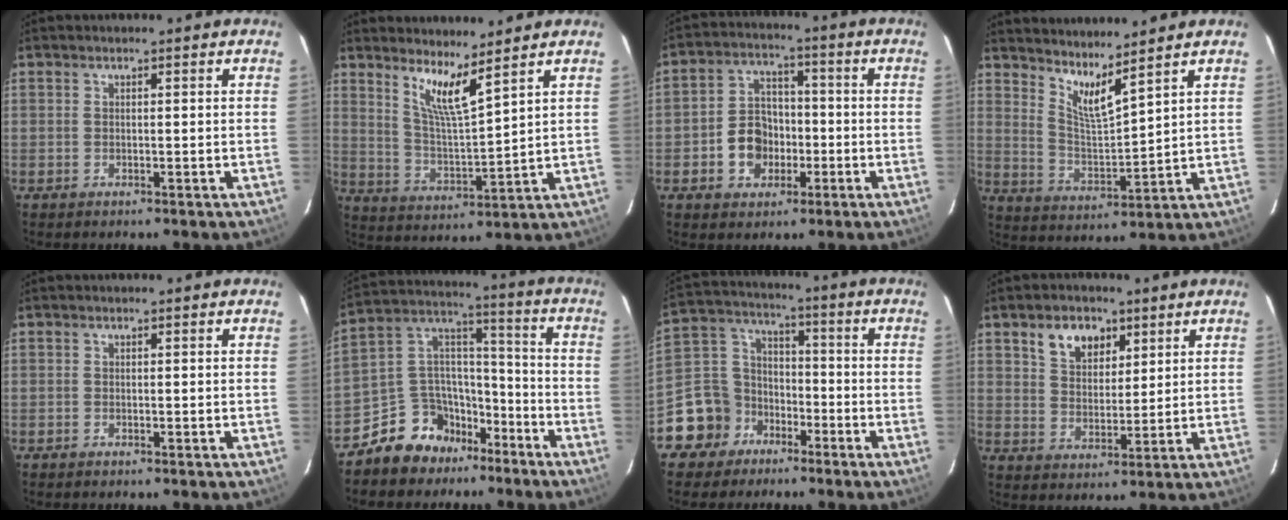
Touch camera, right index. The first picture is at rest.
{"total": 7.9, "force": [5.7, 0.4, 5.4], "torque": [-0.097, -0.013, 0.112]}
{"total": 8.4, "force": [-2.7, 7.0, 3.9], "torque": [-0.086, 0.025, -0.039]}
{"total": 7.6, "force": [6.3, 0.3, 4.2], "torque": [-0.075, -0.017, 0.119]}
{"total": 0.0}
{"total": 12.3, "force": [-8.5, 8.4, 2.8], "torque": [-0.065, 0.076, -0.141]}
{"total": 11.2, "force": [-6.8, 8.9, 1.2], "torque": [-0.052, 0.053, -0.122]}
{"total": 7.6, "force": [4.2, 5.0, 4.0], "torque": [-0.069, 0.015, 0.077]}